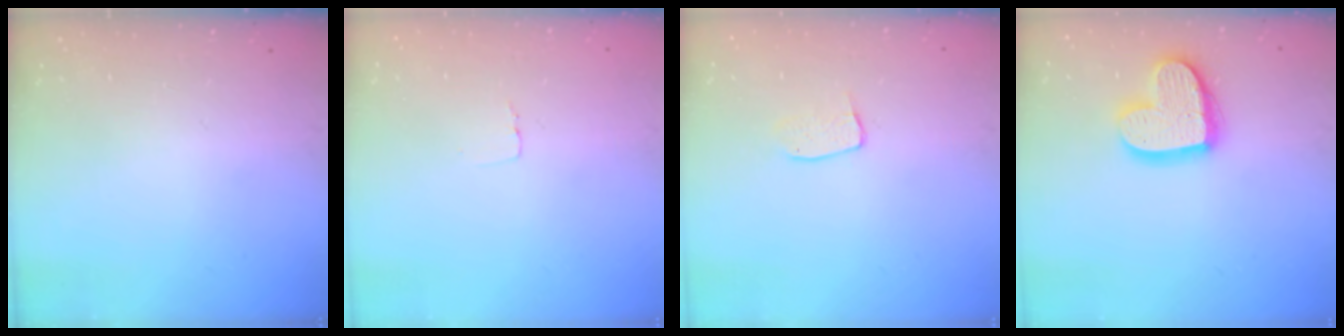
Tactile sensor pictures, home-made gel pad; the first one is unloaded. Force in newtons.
{"total": 2.6, "press": 2.6, "slide": 0.1}
{"total": 5.9, "press": 5.9, "slide": 0.3}
{"total": 16.2, "press": 16.1, "slide": 1.5}